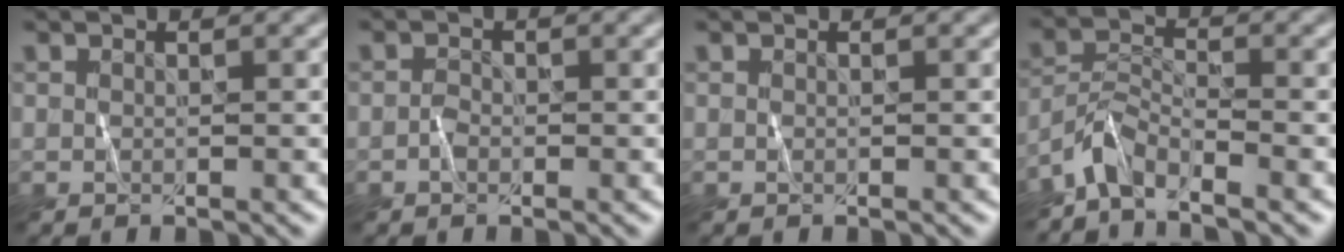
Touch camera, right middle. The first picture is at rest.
{"total": 0.8, "force": [-0.6, 0.5, 0.3], "torque": [-0.006, 0.004, -0.012]}
{"total": 0.0}
{"total": 3.3, "force": [-3.0, 0.8, 1.2], "torque": [-0.024, 0.008, -0.067]}